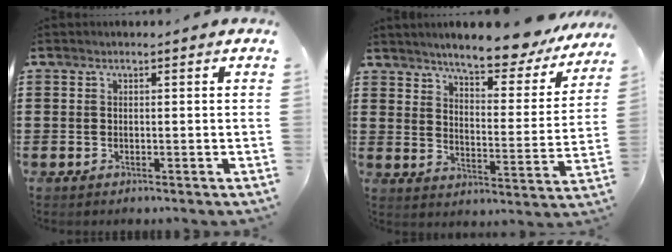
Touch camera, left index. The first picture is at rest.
{"total": 8.1, "force": [7.6, 0.4, 3.0], "torque": [-0.071, -0.050, 0.129]}